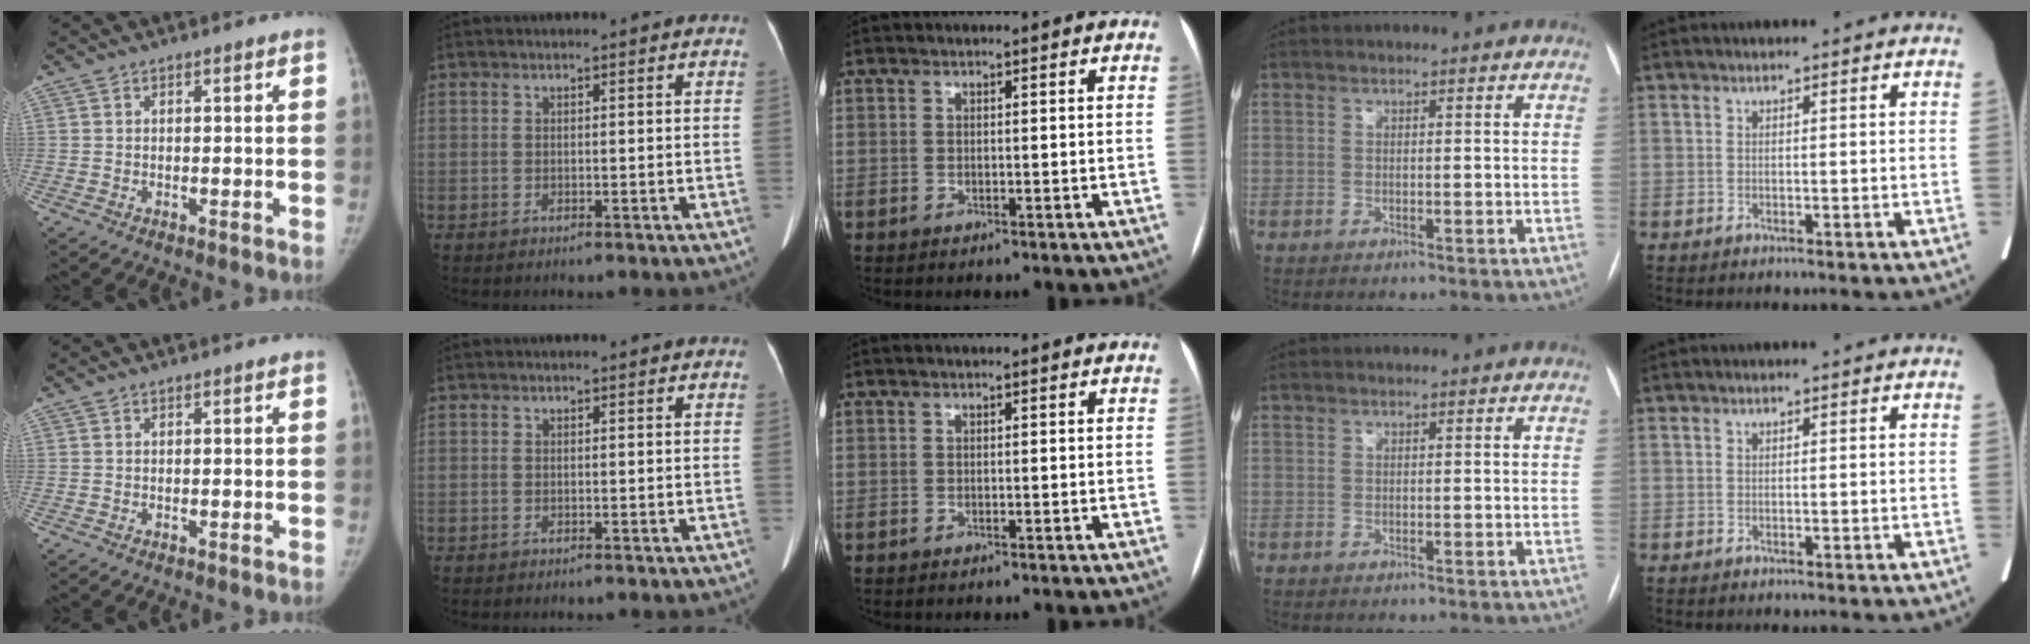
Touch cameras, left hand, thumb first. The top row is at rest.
{"index": {"total": 1.3, "force": [1.2, 0.2, 0.5], "torque": [-0.003, 0.002, 0.009]}}